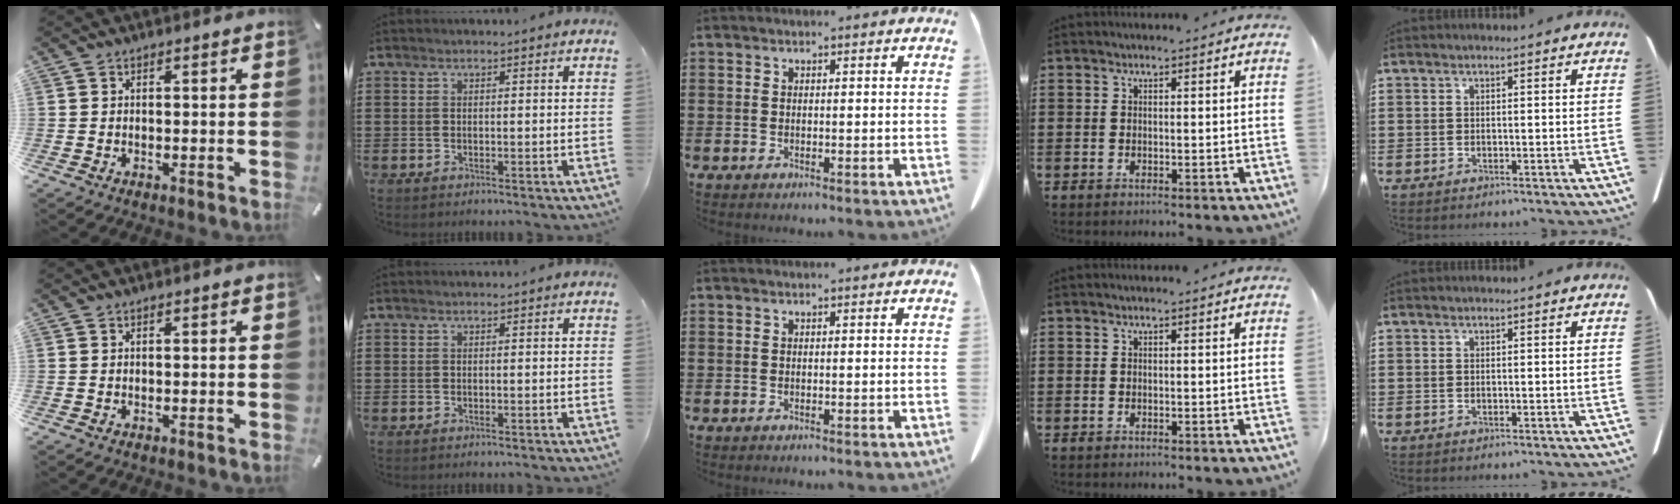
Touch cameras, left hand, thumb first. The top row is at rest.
{}